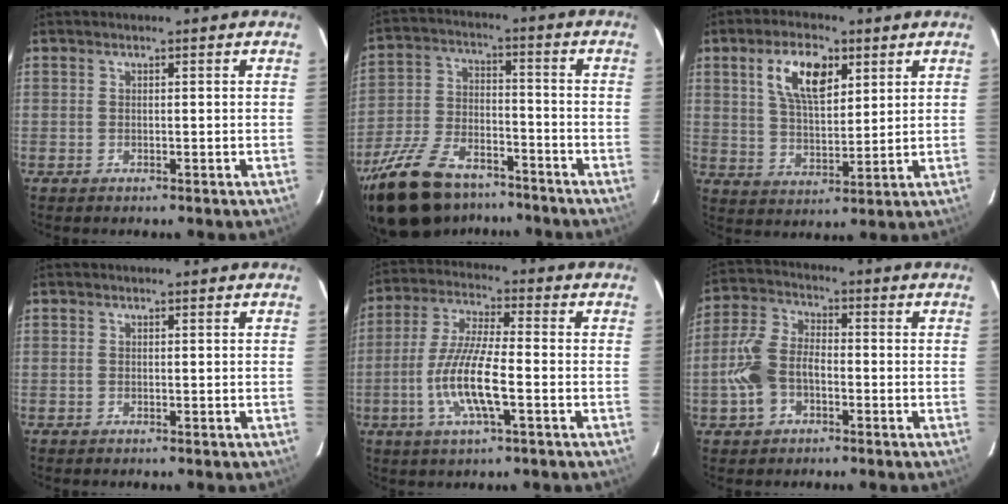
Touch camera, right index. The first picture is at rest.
{"total": 21.3, "force": [-15.8, 9.7, 10.5], "torque": [-0.236, -0.010, -0.259]}
{"total": 10.2, "force": [4.7, 4.7, 7.8], "torque": [-0.143, 0.015, 0.088]}
{"total": 0.0}
{"total": 11.8, "force": [-3.5, 2.0, 11.1], "torque": [-0.227, -0.006, -0.068]}
{"total": 9.1, "force": [-3.0, 5.8, 6.3], "torque": [-0.143, 0.016, -0.055]}